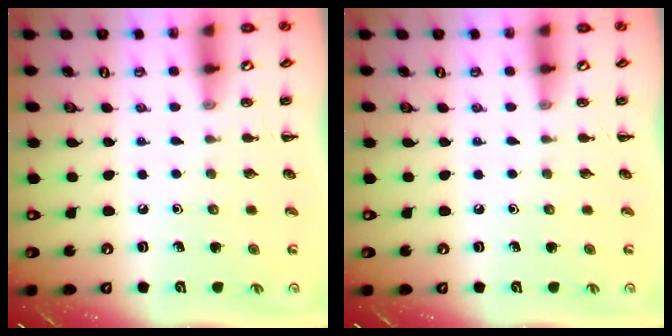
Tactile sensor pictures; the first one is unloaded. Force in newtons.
{"total": 0.0}